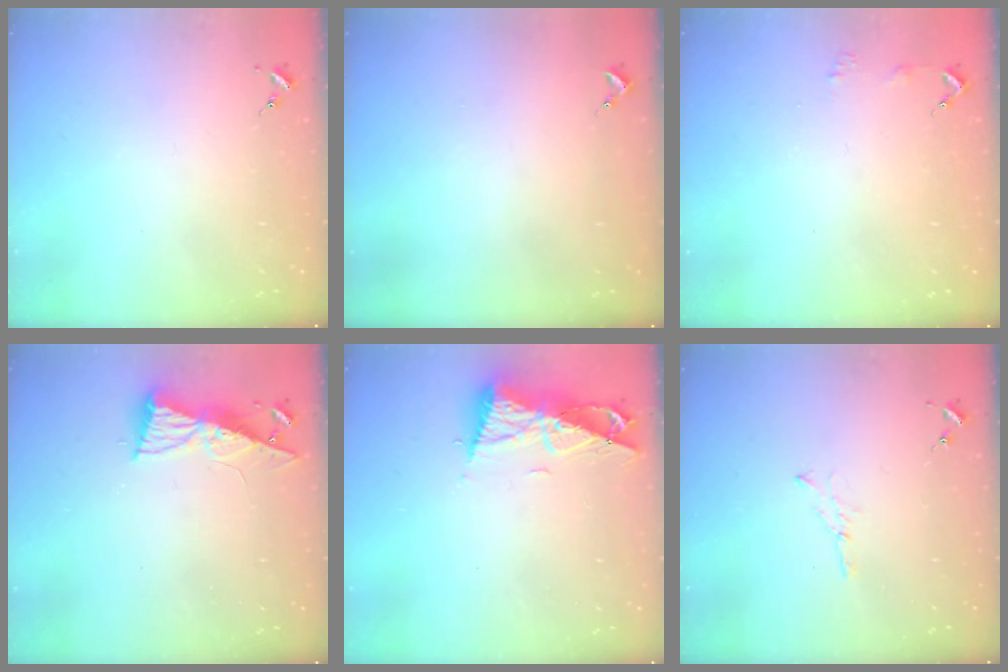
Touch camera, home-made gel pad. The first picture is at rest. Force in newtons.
{"total": 0.9, "press": 0.9, "slide": 0.0}
{"total": 2.4, "press": 2.4, "slide": 0.3}
{"total": 8.3, "press": 8.3, "slide": 0.7}
{"total": 9.9, "press": 9.8, "slide": 1.4}
{"total": 2.8, "press": 2.8, "slide": 0.3}